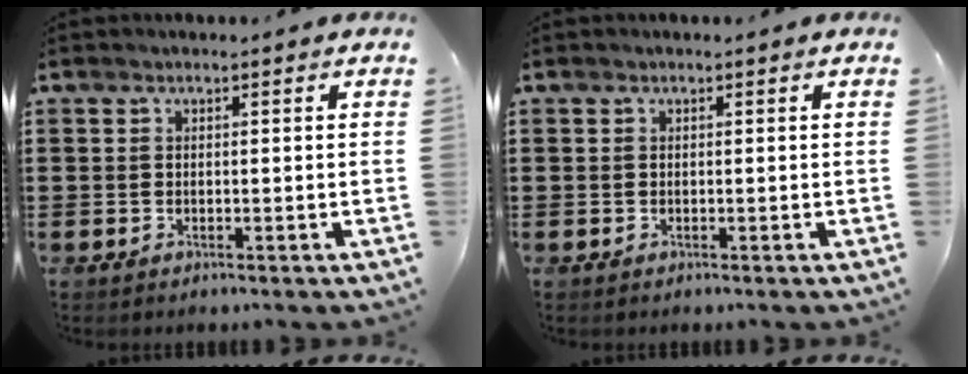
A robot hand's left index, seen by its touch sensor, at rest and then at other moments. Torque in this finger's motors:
{"motor_torque": [0.00, 0.00, 0.00, 0.01]}